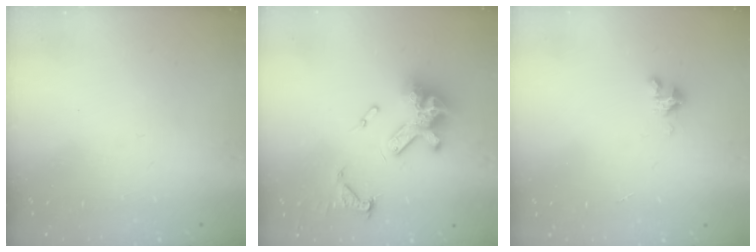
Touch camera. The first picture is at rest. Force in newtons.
{"total": 13.6, "press": 13.6, "slide": 0.6}
{"total": 2.8, "press": 2.8, "slide": 0.2}